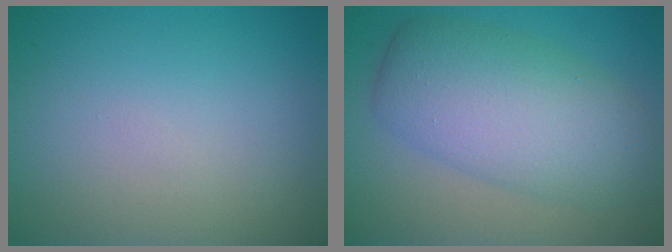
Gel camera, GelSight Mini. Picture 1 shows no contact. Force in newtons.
{"total": 7.7, "press": 7.7, "slide": 0.1}